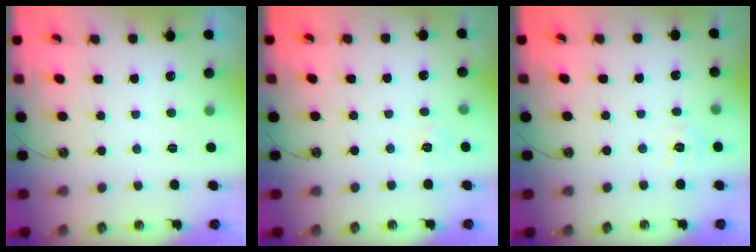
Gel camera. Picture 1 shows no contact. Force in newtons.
{"total": 5.8, "press": 5.7, "slide": 0.6}
{"total": 6.8, "press": 6.8, "slide": 0.7}